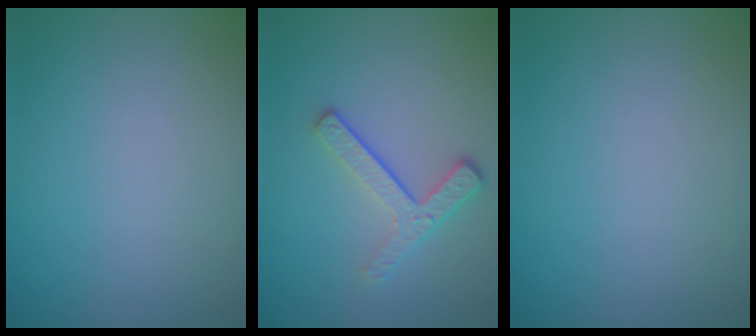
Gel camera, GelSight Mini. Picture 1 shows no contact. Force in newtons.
{"total": 3.5, "press": 2.5, "slide": 2.4}
{"total": 0.0}